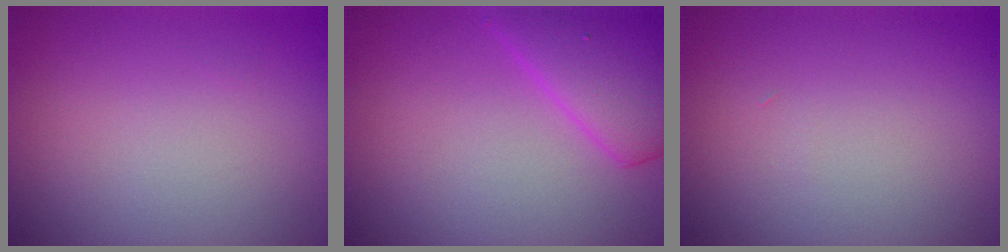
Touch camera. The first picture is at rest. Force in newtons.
{"total": 5.2, "press": 5.2, "slide": 0.3}
{"total": 0.0}